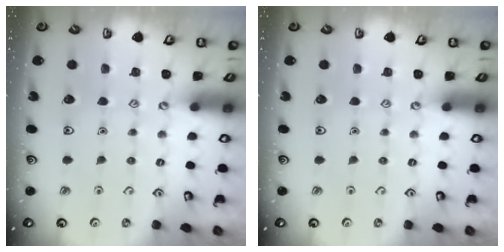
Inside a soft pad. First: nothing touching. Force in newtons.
{"total": 0.0}